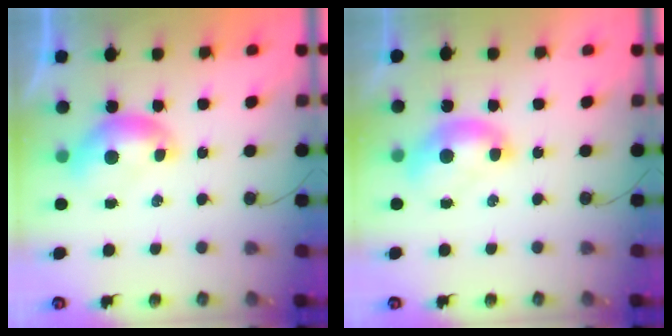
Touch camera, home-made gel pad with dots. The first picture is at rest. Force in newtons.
{"total": 1.4, "press": 1.4, "slide": 0.3}